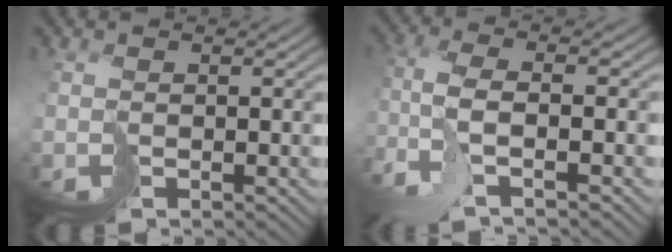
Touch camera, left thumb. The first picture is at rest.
{"total": 5.7, "force": [-2.7, 0.8, 4.9], "torque": [-0.104, 0.001, -0.065]}